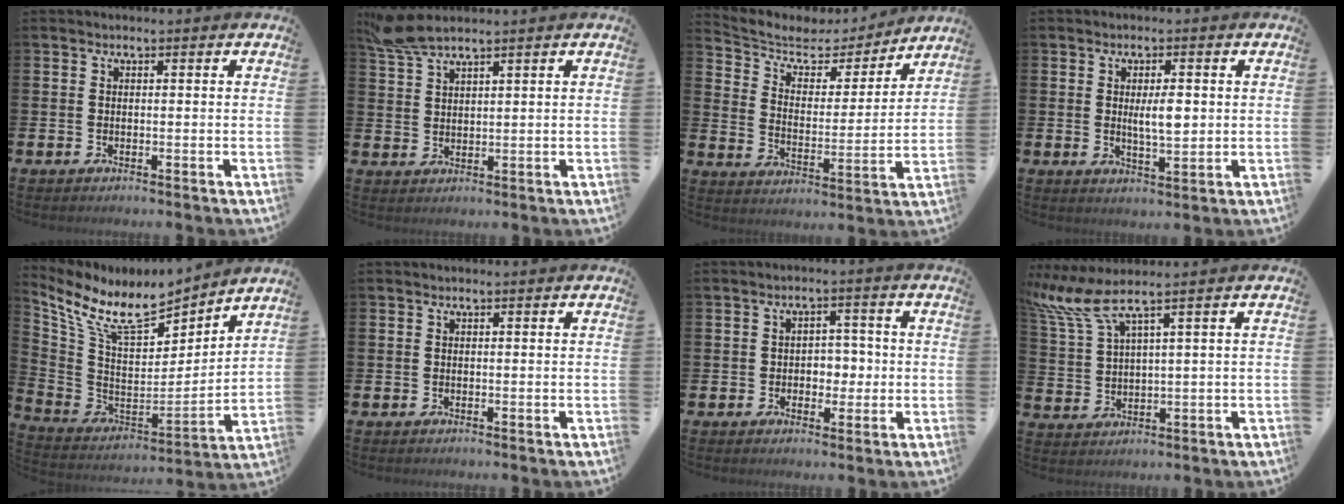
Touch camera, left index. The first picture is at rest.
{"total": 4.6, "force": [4.1, 0.7, 2.1], "torque": [-0.055, -0.008, 0.076]}
{"total": 5.9, "force": [5.0, 2.8, 1.6], "torque": [-0.067, -0.035, 0.081]}
{"total": 3.7, "force": [0.6, 1.3, 3.4], "torque": [-0.050, -0.003, 0.005]}
{"total": 10.4, "force": [8.8, 3.5, 4.4], "torque": [-0.135, -0.057, 0.158]}
{"total": 0.0}
{"total": 3.0, "force": [-0.5, 2.6, 1.5], "torque": [-0.026, 0.005, -0.018]}
{"total": 6.4, "force": [4.6, 1.1, 4.3], "torque": [-0.104, -0.010, 0.077]}